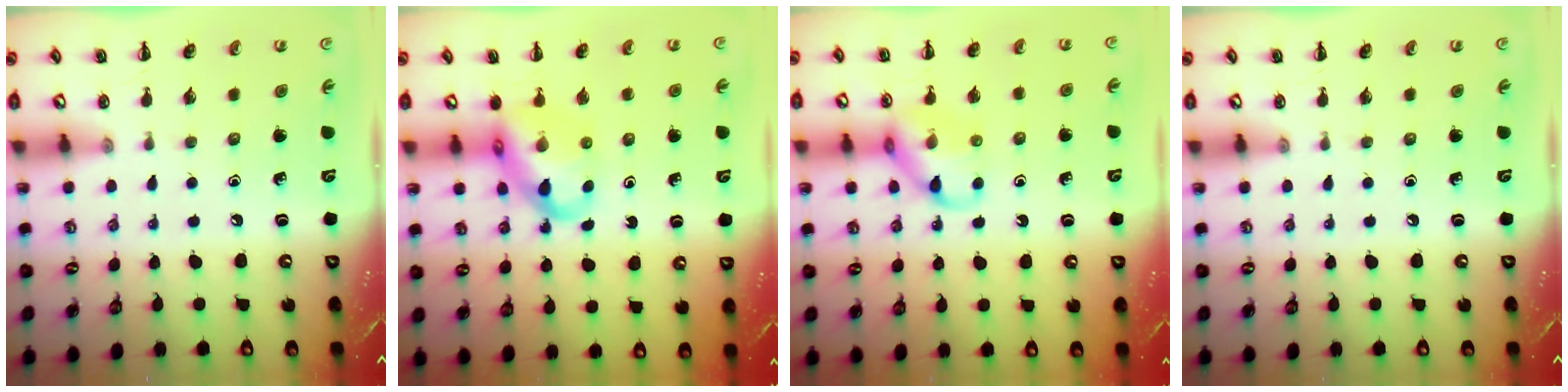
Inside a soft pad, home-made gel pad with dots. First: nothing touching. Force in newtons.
{"total": 11.3, "press": 10.9, "slide": 3.0}
{"total": 11.1, "press": 11.1, "slide": 1.0}
{"total": 0.0}